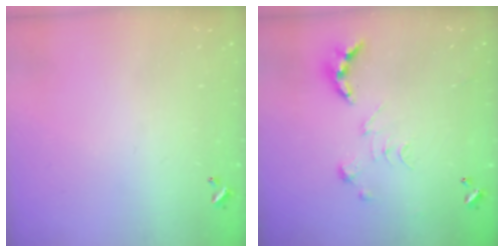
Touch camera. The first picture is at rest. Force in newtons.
{"total": 0.8, "press": 0.8, "slide": 0.3}